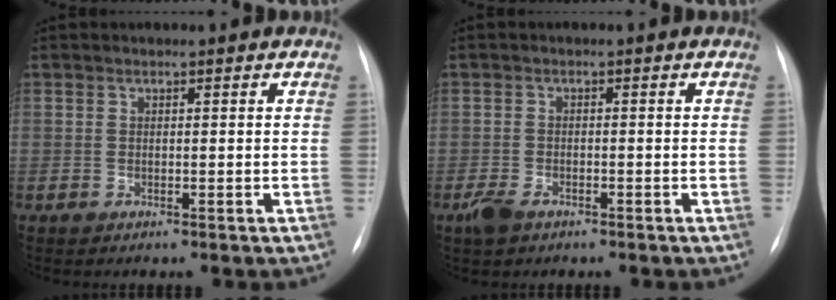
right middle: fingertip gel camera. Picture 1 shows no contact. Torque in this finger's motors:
{"motor_torque": [0.43, -0.34, 0.25, 0.07]}